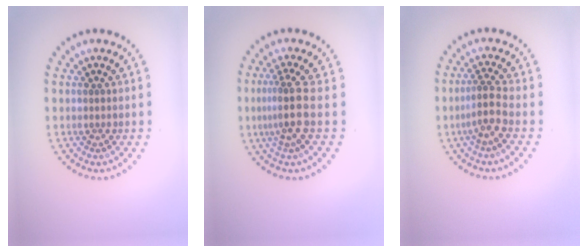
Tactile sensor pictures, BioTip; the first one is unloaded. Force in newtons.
{"total": 3.4, "press": 2.5, "slide": 2.3}
{"total": 2.7, "press": 2.0, "slide": 1.8}